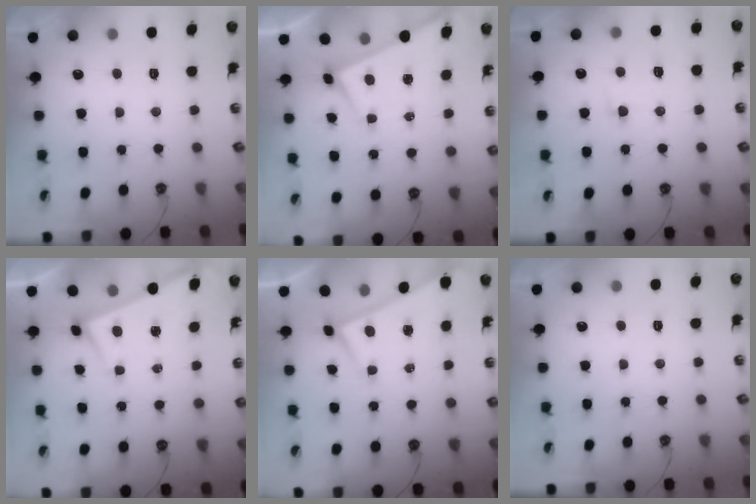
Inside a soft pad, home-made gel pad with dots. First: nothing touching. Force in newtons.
{"total": 1.2, "press": 1.1, "slide": 0.4}
{"total": 2.4, "press": 1.7, "slide": 1.6}
{"total": 3.0, "press": 3.0, "slide": 0.2}
{"total": 0.0}
{"total": 0.0}